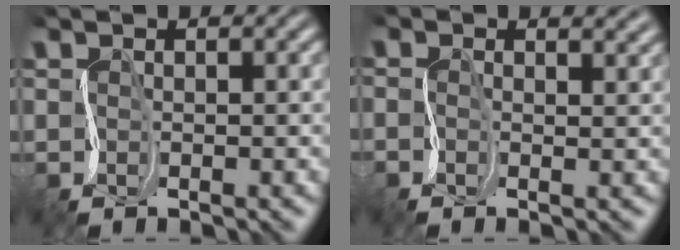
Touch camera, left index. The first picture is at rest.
{"total": 2.0, "force": [0.9, 0.9, 1.5], "torque": [-0.016, 0.001, -0.001]}